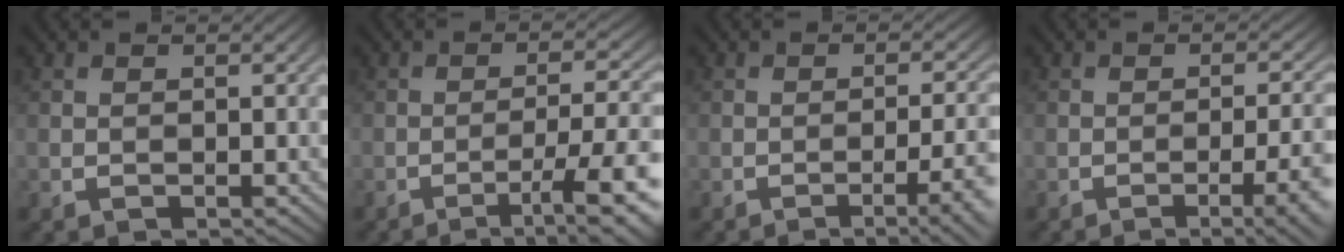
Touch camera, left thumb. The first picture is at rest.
{"total": 8.8, "force": [-4.2, 1.6, 7.6], "torque": [-0.125, 0.003, -0.056]}
{"total": 6.4, "force": [-2.7, 1.4, 5.6], "torque": [-0.079, 0.002, -0.034]}
{"total": 7.1, "force": [-2.8, 1.8, 6.3], "torque": [-0.085, 0.000, -0.032]}